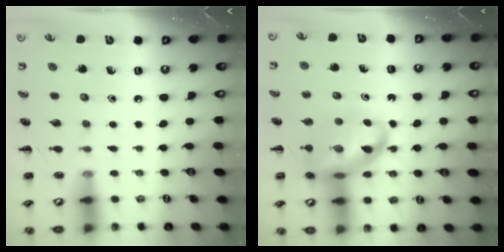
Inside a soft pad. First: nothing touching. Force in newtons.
{"total": 15.2, "press": 14.8, "slide": 3.4}